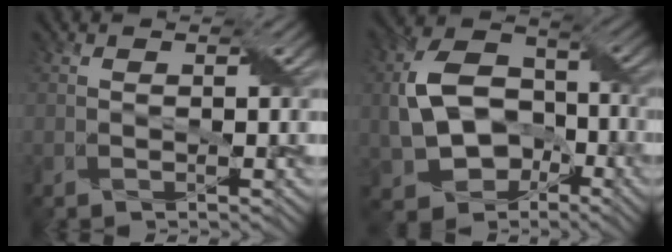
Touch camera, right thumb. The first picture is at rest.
{"total": 11.3, "force": [-2.5, 8.4, 7.1], "torque": [-0.153, -0.002, -0.053]}